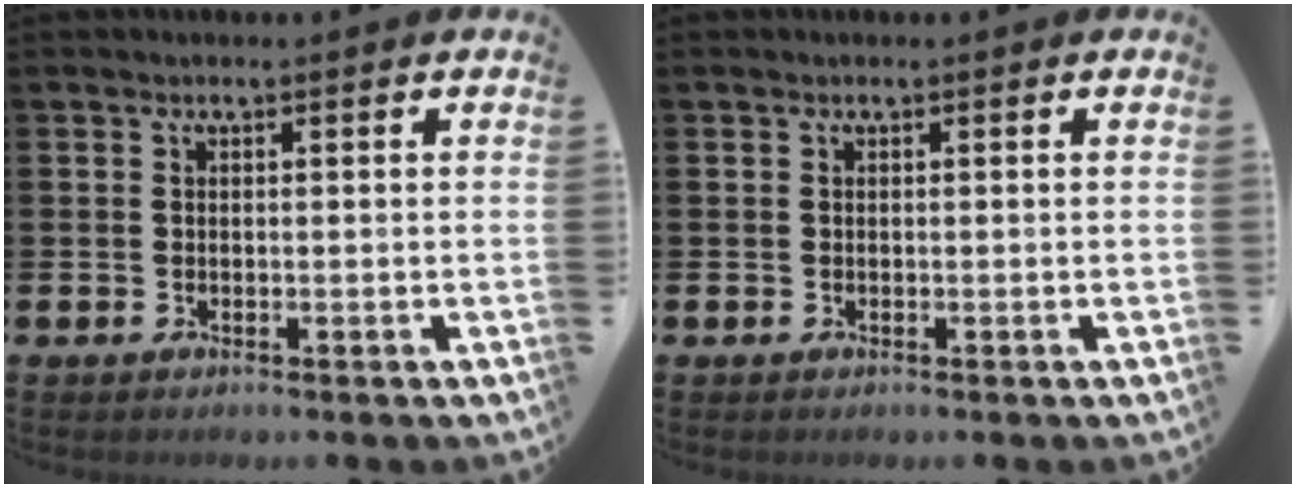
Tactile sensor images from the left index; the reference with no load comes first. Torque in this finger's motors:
{"motor_torque": [0.00, 0.00, 0.00, -0.01]}